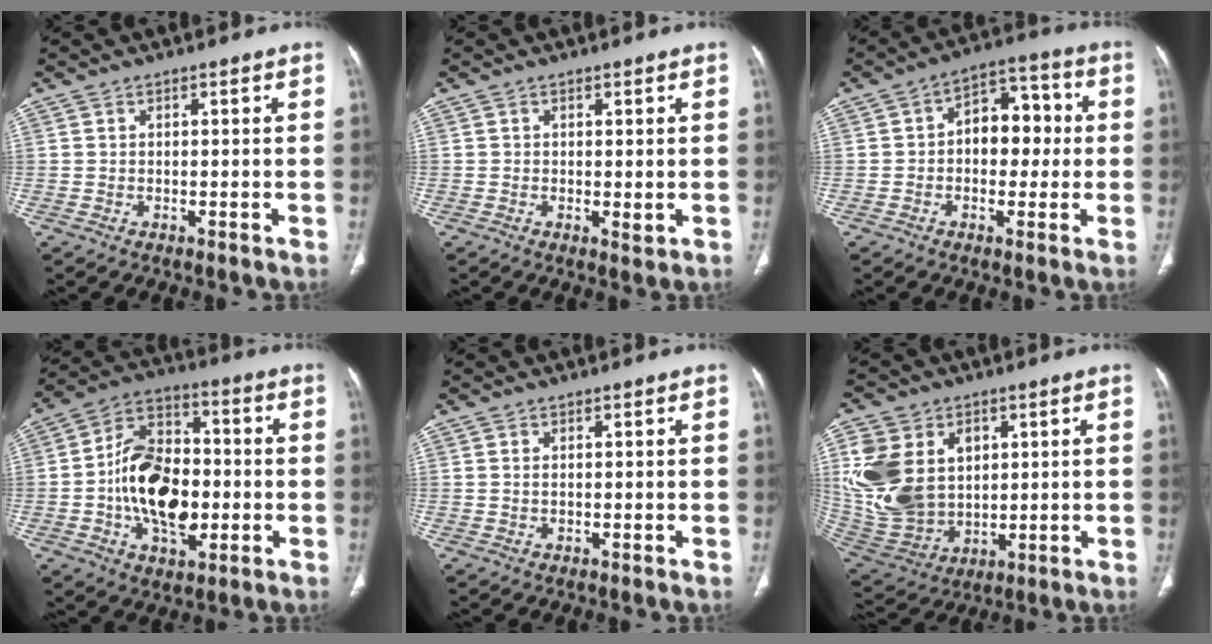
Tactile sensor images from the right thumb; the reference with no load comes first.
{"total": 1.4, "force": [-0.1, 0.6, 1.3], "torque": [-0.021, -0.007, -0.001]}
{"total": 10.3, "force": [0.3, 6.9, 7.7], "torque": [-0.070, 0.031, -0.004]}
{"total": 17.7, "force": [-2.3, 11.1, 13.6], "torque": [-0.213, 0.026, -0.036]}
{"total": 0.6, "force": [0.2, 0.2, 0.5], "torque": [-0.014, 0.001, 0.005]}
{"total": 19.4, "force": [4.0, 14.5, 12.3], "torque": [-0.257, -0.010, 0.102]}